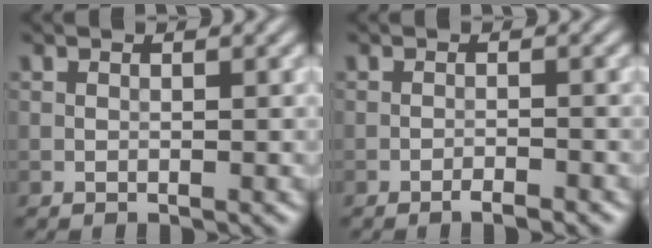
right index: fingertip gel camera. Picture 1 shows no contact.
{"total": 1.3, "force": [-1.0, 0.1, 0.8], "torque": [-0.012, 0.002, -0.018]}